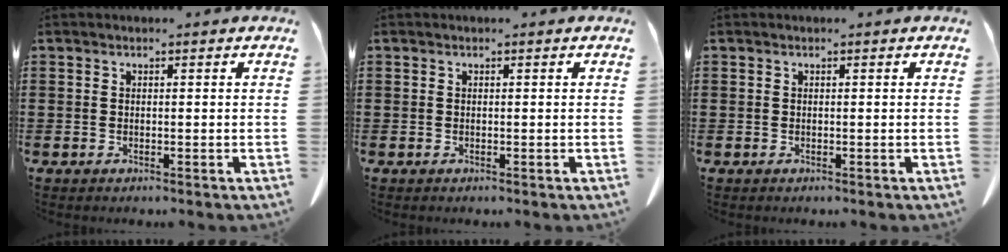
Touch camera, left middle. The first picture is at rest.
{"total": 0.0}
{"total": 0.0}